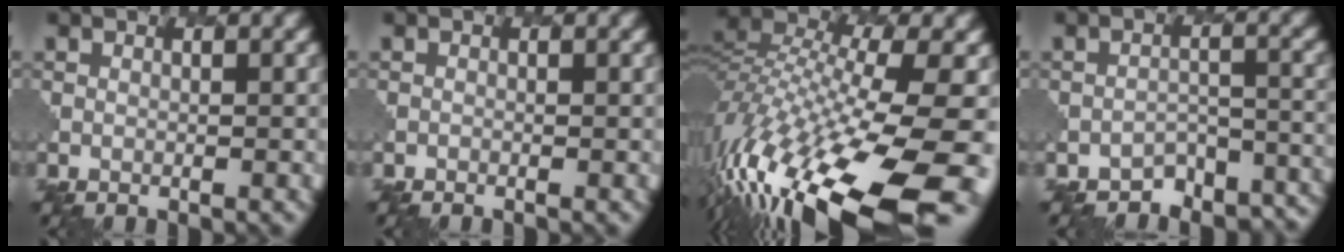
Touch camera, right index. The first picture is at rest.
{"total": 0.6, "force": [-0.6, 0.0, -0.2], "torque": [0.006, -0.002, -0.006]}
{"total": 16.6, "force": [-8.2, 5.2, 13.5], "torque": [-0.283, -0.007, -0.135]}
{"total": 5.1, "force": [-4.6, 2.1, 1.2], "torque": [-0.009, -0.013, -0.060]}